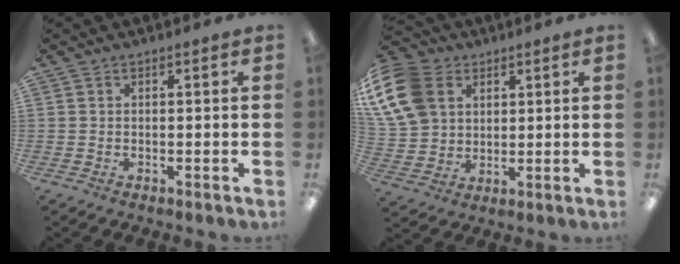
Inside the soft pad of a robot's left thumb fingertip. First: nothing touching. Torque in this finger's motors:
{"motor_torque": [2.15, 2.23, 1.38, -1.39, 0.60]}